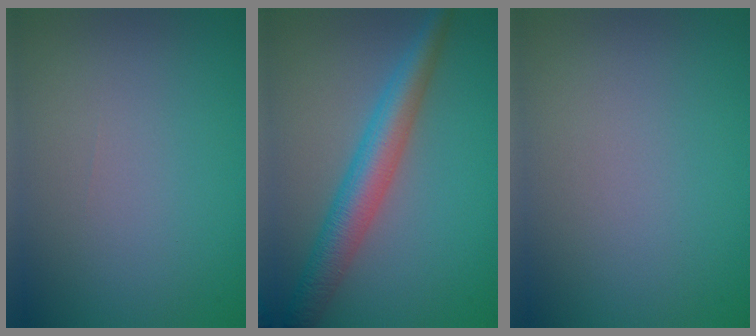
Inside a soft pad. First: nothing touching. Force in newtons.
{"total": 5.1, "press": 5.1, "slide": 0.1}
{"total": 0.0}